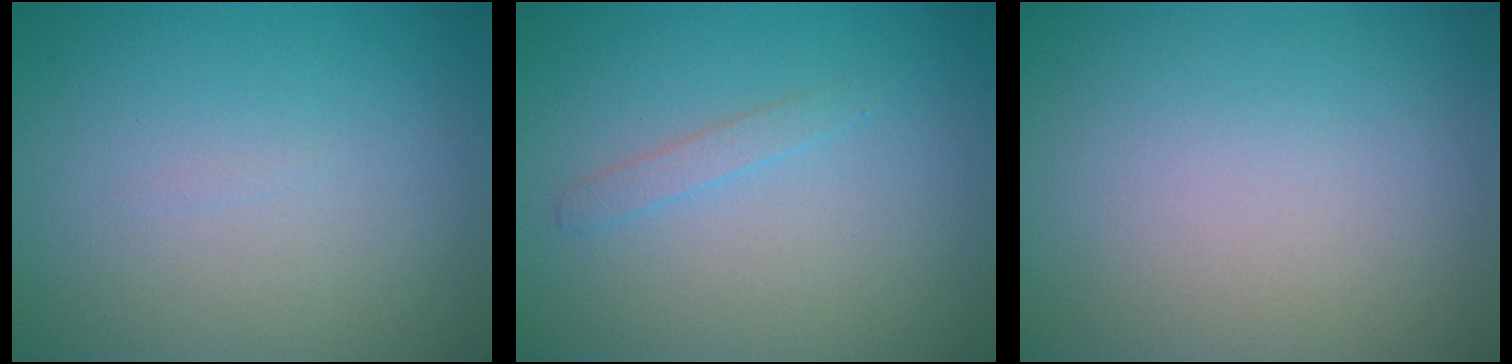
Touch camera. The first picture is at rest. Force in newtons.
{"total": 1.0, "press": 1.0, "slide": 0.1}
{"total": 0.0}